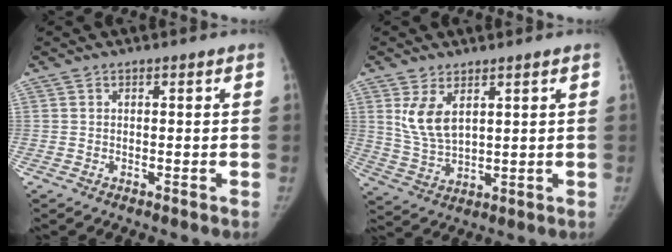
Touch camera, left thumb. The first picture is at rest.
{"total": 7.0, "force": [3.1, 3.5, 5.2], "torque": [-0.089, -0.016, 0.073]}